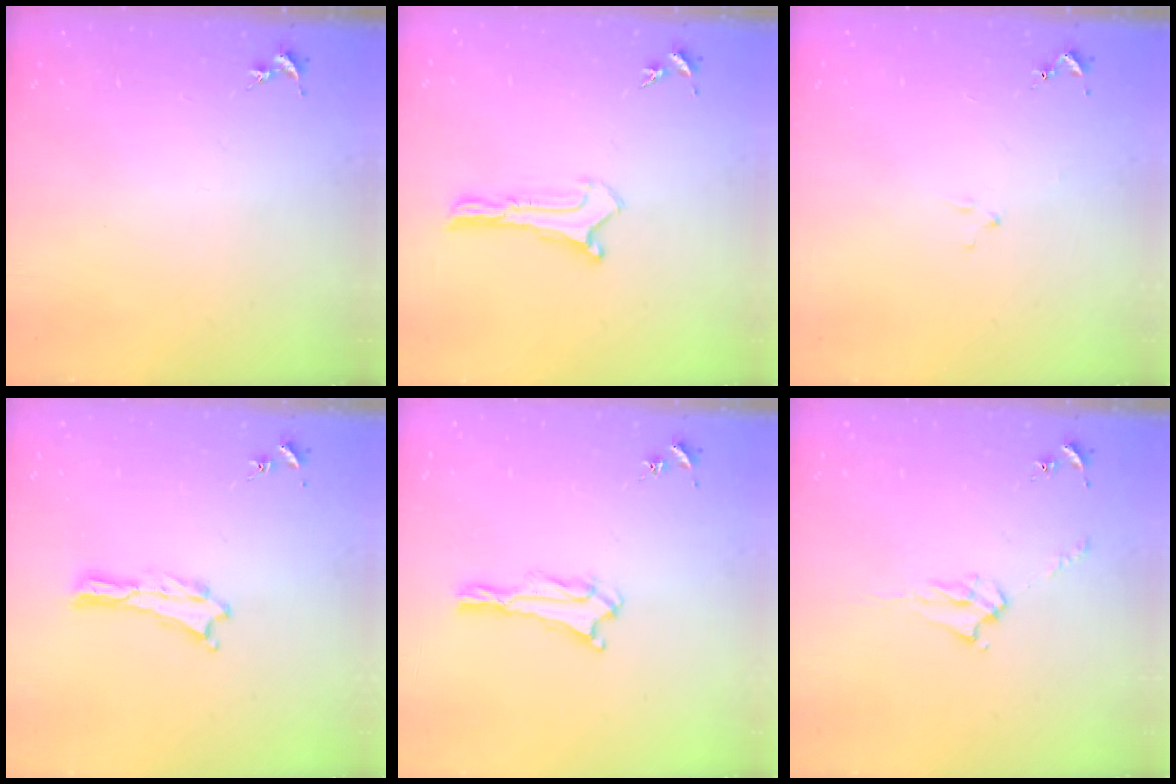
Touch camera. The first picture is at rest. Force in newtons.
{"total": 0.0}
{"total": 0.8, "press": 0.8, "slide": 0.2}
{"total": 0.0}
{"total": 0.7, "press": 0.7, "slide": 0.1}
{"total": 4.2, "press": 4.2, "slide": 0.6}